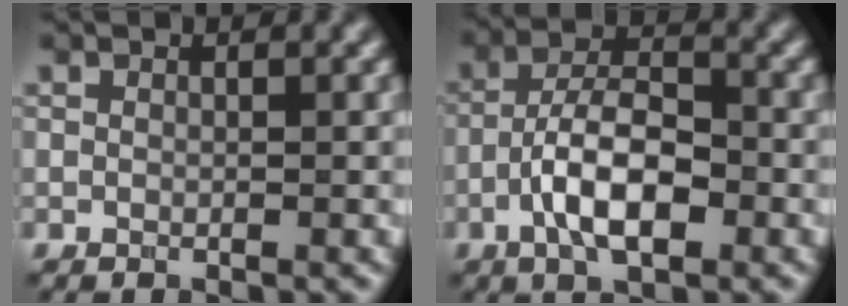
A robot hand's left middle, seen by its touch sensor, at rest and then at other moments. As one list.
[{"total": 6.2, "force": [-2.3, 2.5, 5.2], "torque": [-0.093, 0.007, -0.048]}]